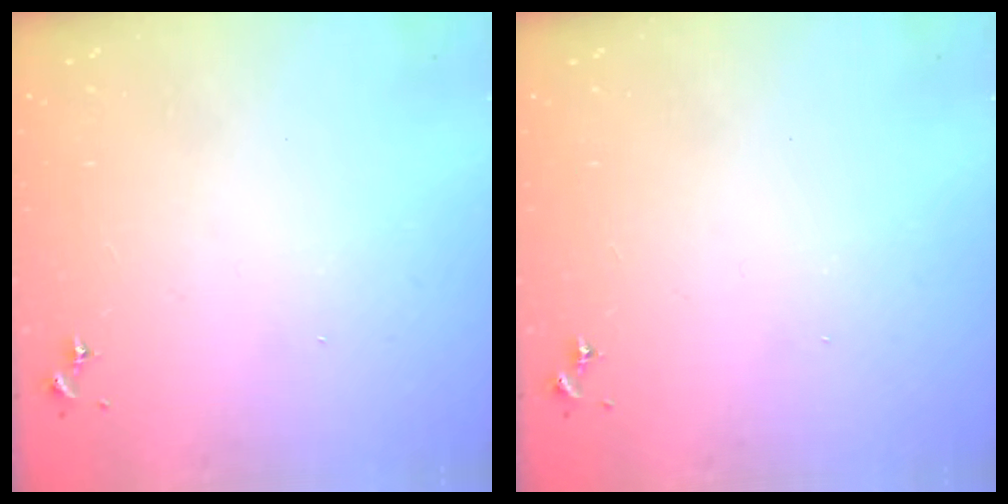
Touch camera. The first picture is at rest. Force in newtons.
{"total": 0.0}